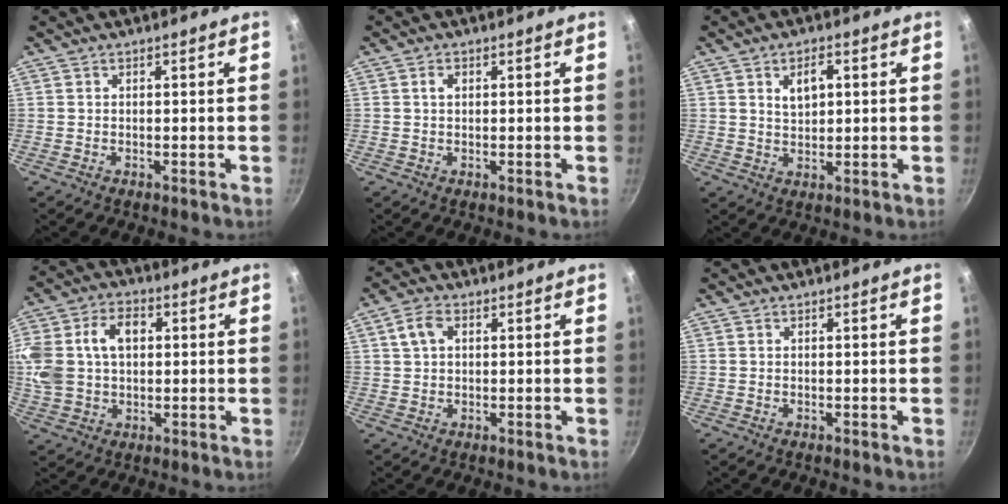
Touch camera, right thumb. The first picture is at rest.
{"total": 1.4, "force": [0.4, 1.0, 1.0], "torque": [-0.015, 0.004, 0.006]}
{"total": 5.0, "force": [1.5, 3.0, 3.7], "torque": [-0.048, -0.001, 0.028]}
{"total": 18.6, "force": [3.4, 13.7, 12.0], "torque": [-0.268, 0.039, 0.061]}
{"total": 4.3, "force": [1.3, 2.8, 2.9], "torque": [-0.051, 0.006, 0.021]}
{"total": 0.0}